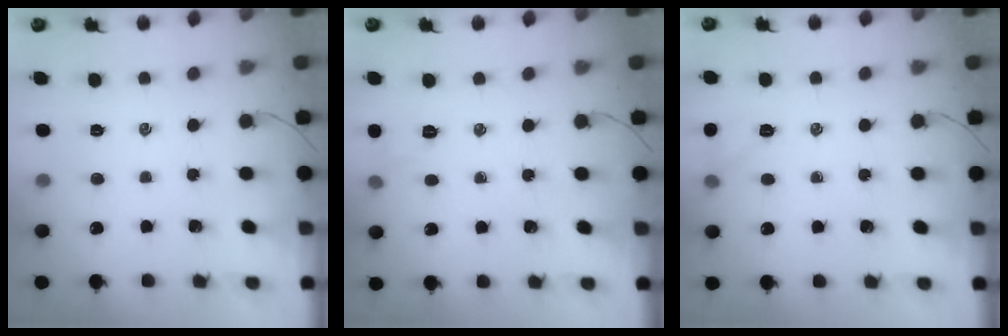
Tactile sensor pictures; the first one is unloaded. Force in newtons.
{"total": 5.6, "press": 5.4, "slide": 1.5}
{"total": 5.2, "press": 5.0, "slide": 1.5}